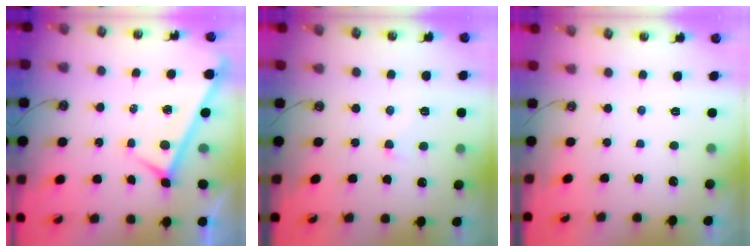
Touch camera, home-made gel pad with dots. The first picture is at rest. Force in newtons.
{"total": 3.7, "press": 3.6, "slide": 0.9}
{"total": 0.0}